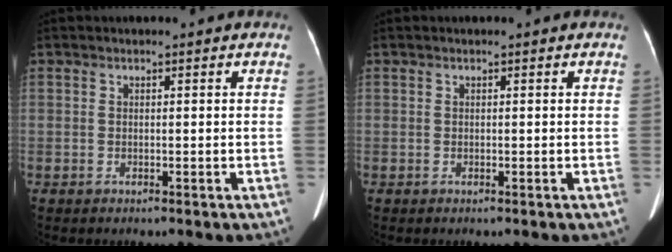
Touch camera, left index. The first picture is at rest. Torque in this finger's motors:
{"motor_torque": [0.03, 0.03, 0.00, 0.00]}